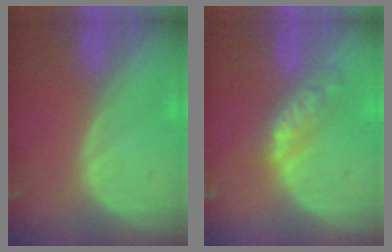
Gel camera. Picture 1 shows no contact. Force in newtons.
{"total": 5.5, "press": 5.0, "slide": 2.4}